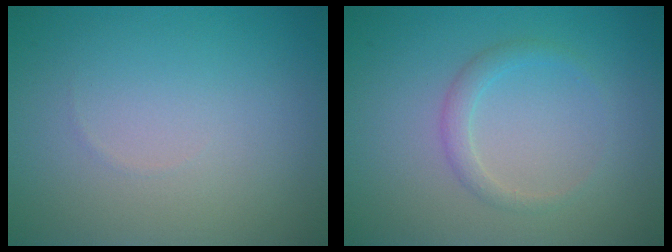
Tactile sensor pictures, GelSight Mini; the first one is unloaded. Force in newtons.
{"total": 1.5, "press": 1.5, "slide": 0.2}